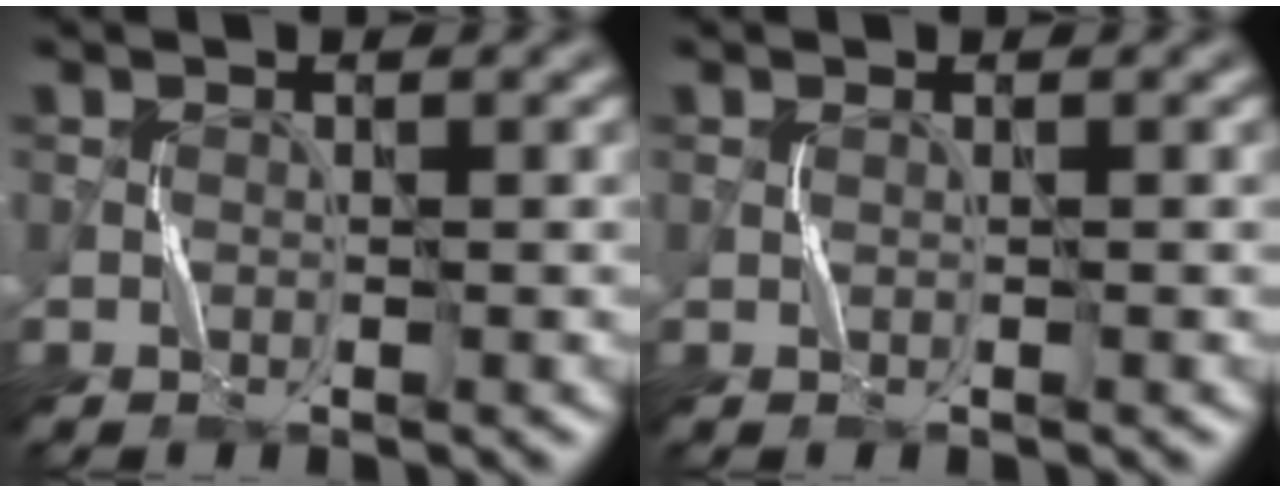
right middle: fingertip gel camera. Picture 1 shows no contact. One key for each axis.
{"total": 0.0}